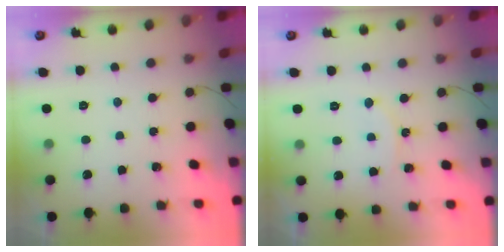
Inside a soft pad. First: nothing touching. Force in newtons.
{"total": 6.9, "press": 6.9, "slide": 0.7}